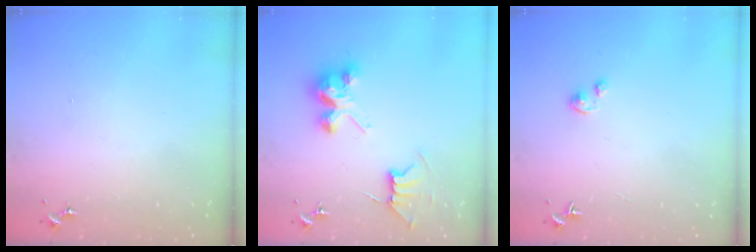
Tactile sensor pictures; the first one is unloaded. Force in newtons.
{"total": 9.3, "press": 9.3, "slide": 0.8}
{"total": 2.6, "press": 2.6, "slide": 0.2}